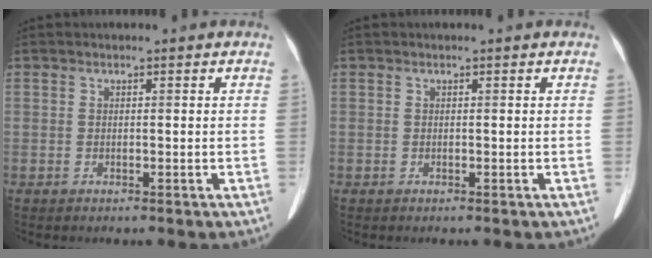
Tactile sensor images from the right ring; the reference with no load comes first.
{"total": 0.0}